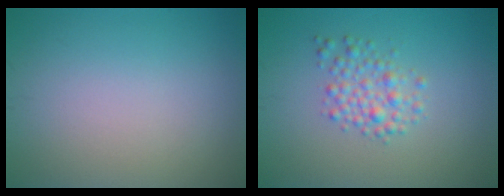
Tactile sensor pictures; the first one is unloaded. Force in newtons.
{"total": 2.6, "press": 2.6, "slide": 0.1}